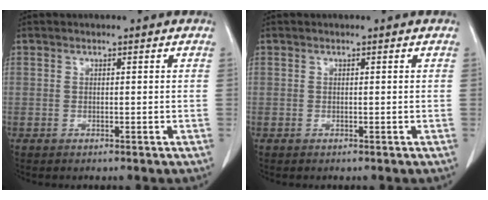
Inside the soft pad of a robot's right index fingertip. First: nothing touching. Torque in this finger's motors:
{"motor_torque": [0.00, 0.00, 0.00, 0.00]}